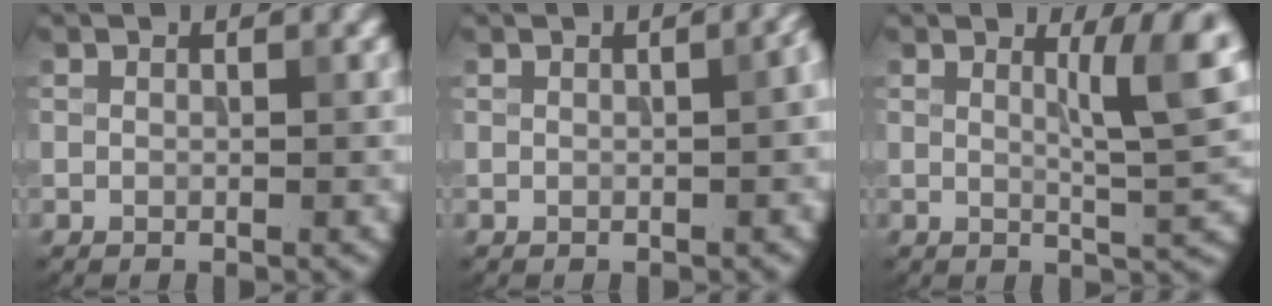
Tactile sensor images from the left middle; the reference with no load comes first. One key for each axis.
{"total": 2.5, "fx": 0.1, "fy": 1.1, "fz": 2.2, "tx": -0.013, "ty": 0.008, "tz": 0.004}
{"total": 5.3, "fx": 1.7, "fy": 1.1, "fz": 4.9, "tx": -0.067, "ty": -0.004, "tz": 0.026}